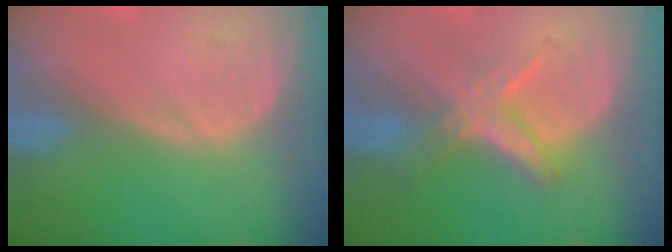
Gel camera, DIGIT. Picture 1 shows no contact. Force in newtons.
{"total": 6.2, "press": 5.5, "slide": 2.7}